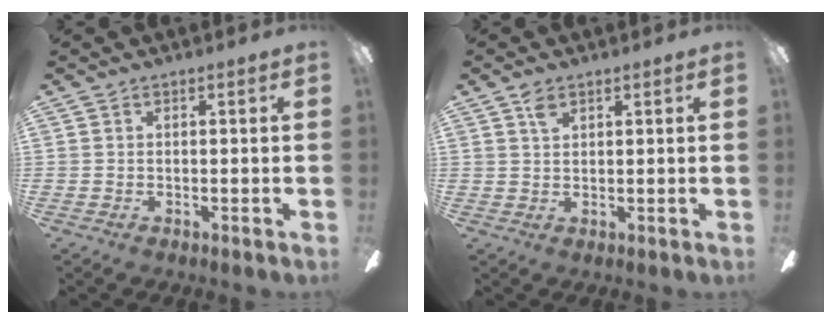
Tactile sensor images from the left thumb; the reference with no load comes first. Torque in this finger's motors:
{"motor_torque": [0.36, 0.04, 0.61, -0.28, 0.00]}